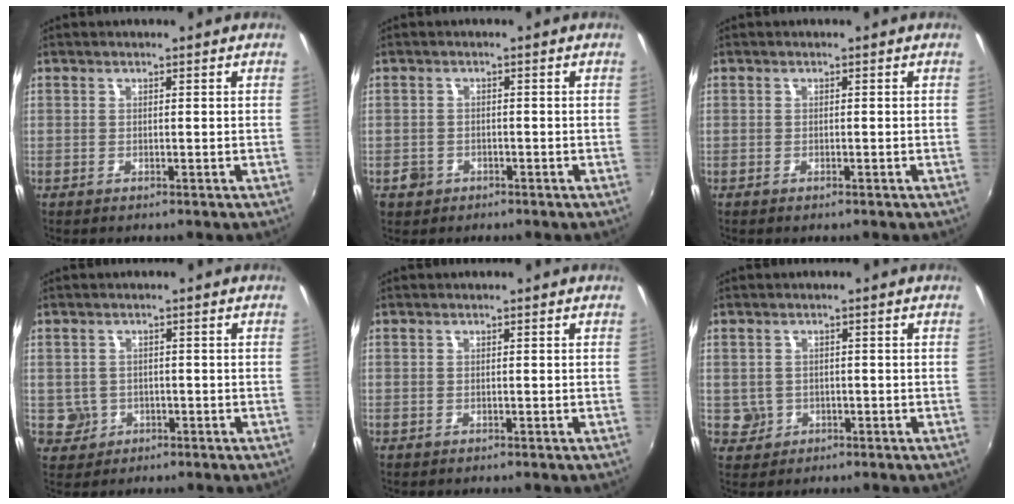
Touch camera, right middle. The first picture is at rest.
{"total": 2.6, "force": [-1.3, 2.2, 0.6], "torque": [-0.017, -0.001, -0.021]}
{"total": 0.7, "force": [-0.6, 0.2, 0.4], "torque": [-0.008, -0.001, -0.009]}
{"total": 3.8, "force": [-0.7, 3.7, 0.6], "torque": [-0.020, 0.002, -0.003]}
{"total": 0.0}
{"total": 3.0, "force": [-0.3, 2.9, 0.5], "torque": [-0.012, 0.000, 0.001]}